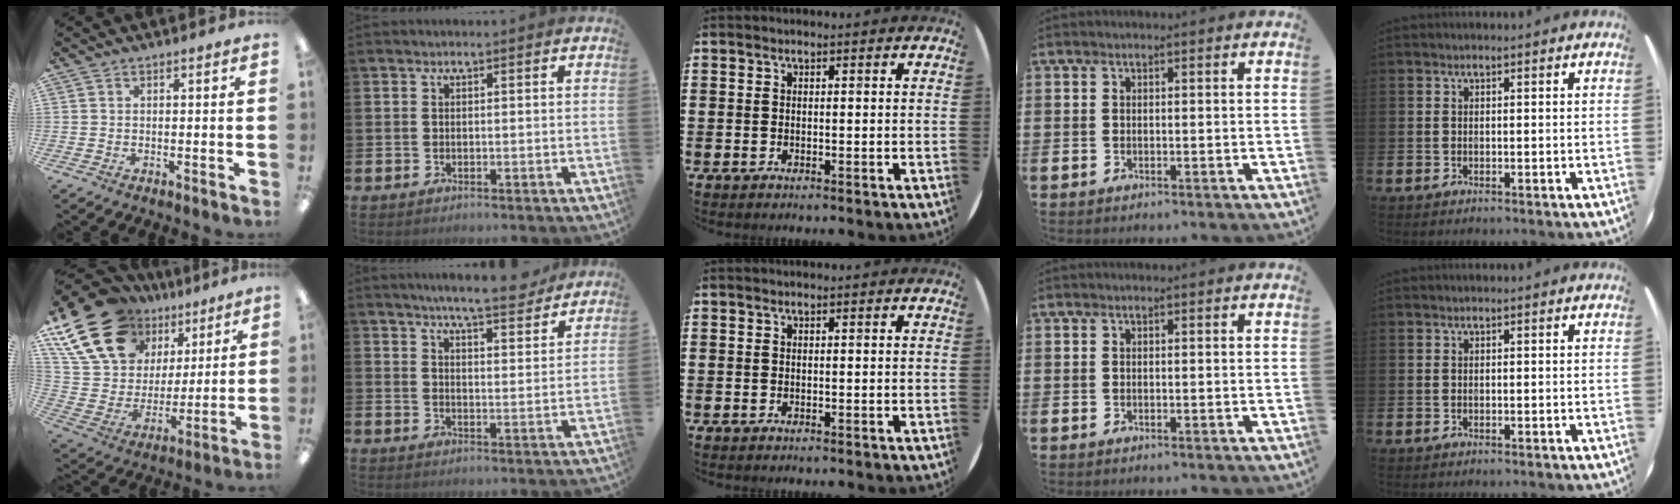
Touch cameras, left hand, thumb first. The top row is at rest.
{"thumb": {"total": 23.2, "force": [13.8, 15.2, 10.9], "torque": [-0.231, -0.065, 0.264]}, "index": {"total": 6.8, "force": [6.5, 0.3, 1.9], "torque": [-0.037, -0.040, 0.112]}}